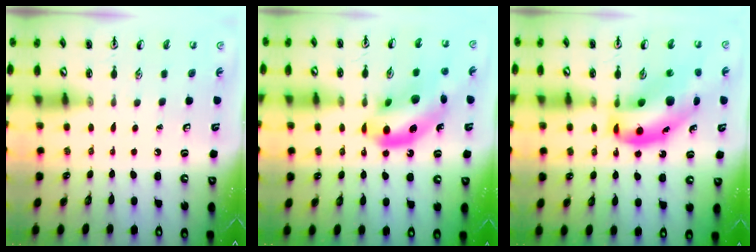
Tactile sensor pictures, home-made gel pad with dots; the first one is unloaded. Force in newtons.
{"total": 13.6, "press": 13.2, "slide": 3.4}
{"total": 16.7, "press": 16.2, "slide": 4.4}